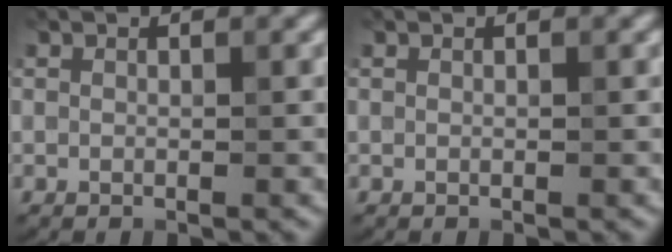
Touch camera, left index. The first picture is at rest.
{"total": 0.0}